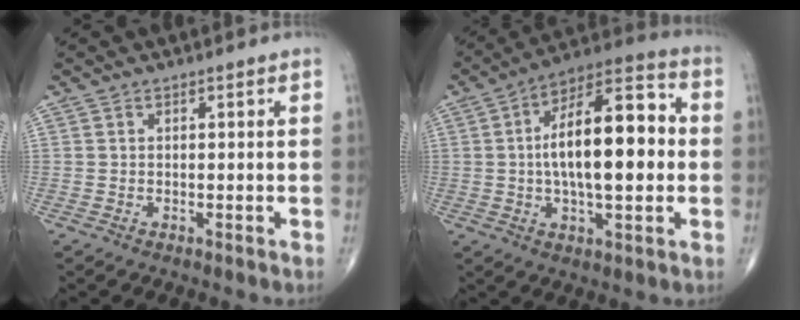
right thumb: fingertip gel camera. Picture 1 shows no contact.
{"total": 19.6, "force": [0.5, 7.9, 17.9], "torque": [-0.273, 0.027, 0.000]}